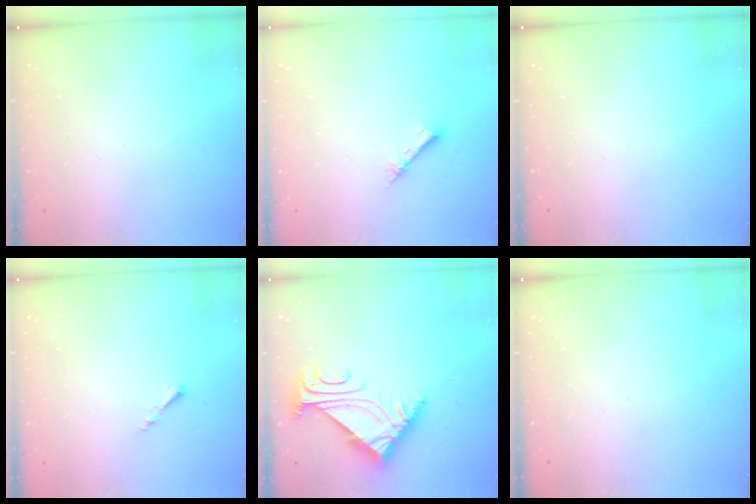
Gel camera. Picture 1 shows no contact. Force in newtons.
{"total": 2.1, "press": 2.1, "slide": 0.2}
{"total": 0.0}
{"total": 1.1, "press": 1.0, "slide": 0.3}
{"total": 6.6, "press": 6.6, "slide": 0.9}
{"total": 0.0}